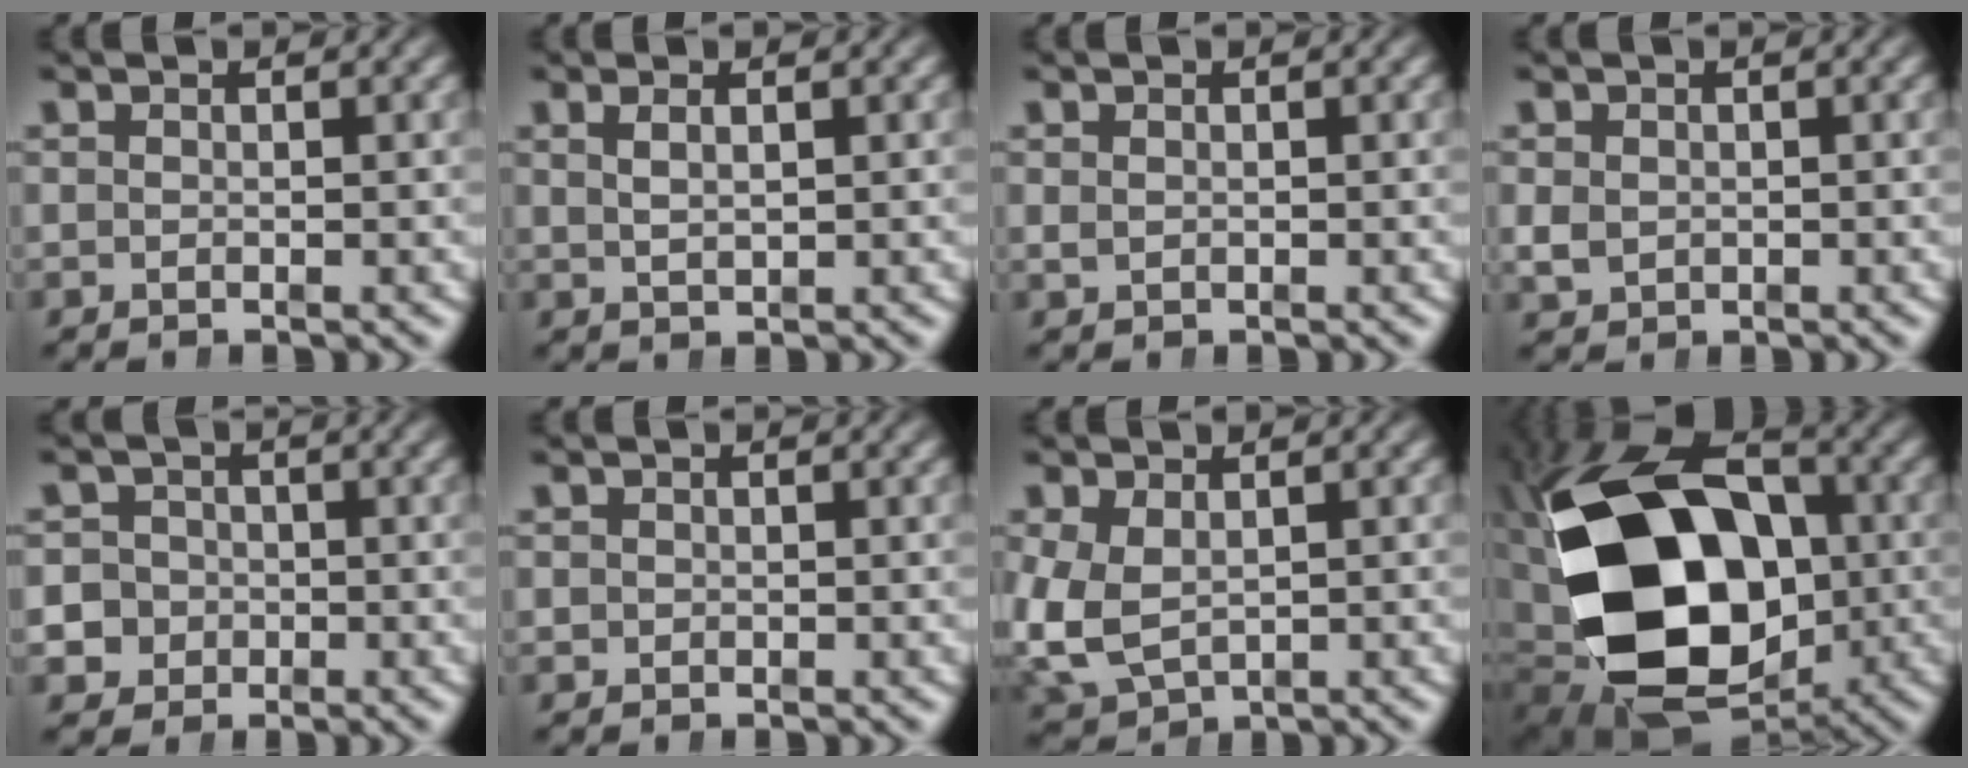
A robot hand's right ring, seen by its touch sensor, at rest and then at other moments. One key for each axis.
{"total": 1.1, "fx": 0.7, "fy": -0.5, "fz": 0.8, "tx": -0.011, "ty": -0.001, "tz": 0.022}
{"total": 0.0}
{"total": 1.6, "fx": -0.4, "fy": 1.4, "fz": 0.6, "tx": -0.019, "ty": -0.012, "tz": 0.004}
{"total": 6.9, "fx": -1.6, "fy": 6.5, "fz": 1.7, "tx": -0.050, "ty": -0.029, "tz": -0.024}
{"total": 0.6, "fx": -0.1, "fy": 0.6, "fz": 0.0, "tx": -0.002, "ty": -0.003, "tz": 0.000}
{"total": 6.6, "fx": -1.0, "fy": 5.8, "fz": 2.9, "tx": -0.107, "ty": -0.040, "tz": 0.002}
{"total": 24.0, "fx": -1.5, "fy": 15.7, "fz": 18.1, "tx": -0.343, "ty": -0.057, "tz": 0.001}